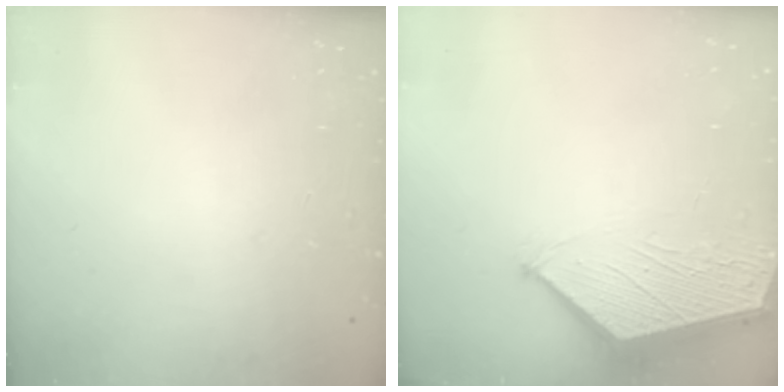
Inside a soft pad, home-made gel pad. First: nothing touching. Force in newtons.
{"total": 2.9, "press": 2.9, "slide": 0.4}